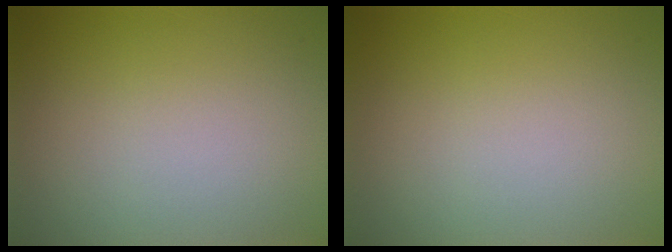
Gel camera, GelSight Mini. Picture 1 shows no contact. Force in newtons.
{"total": 0.0}